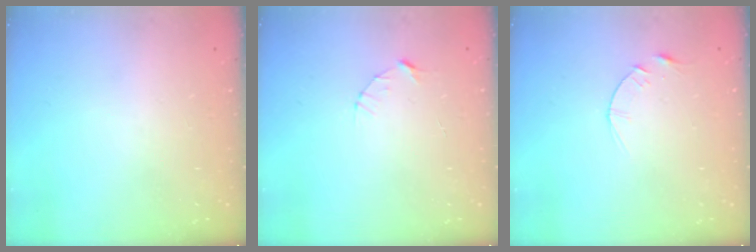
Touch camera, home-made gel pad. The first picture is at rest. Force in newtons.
{"total": 3.1, "press": 3.1, "slide": 0.3}
{"total": 3.1, "press": 3.1, "slide": 0.4}